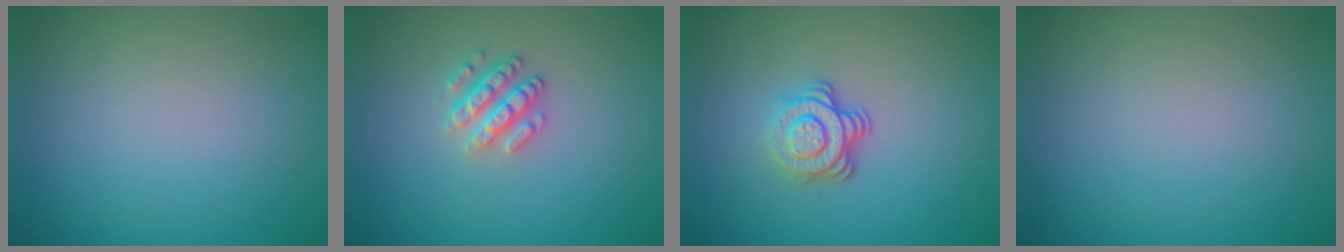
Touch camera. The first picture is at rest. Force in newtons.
{"total": 2.5, "press": 2.4, "slide": 0.8}
{"total": 3.8, "press": 2.6, "slide": 2.8}
{"total": 0.0}